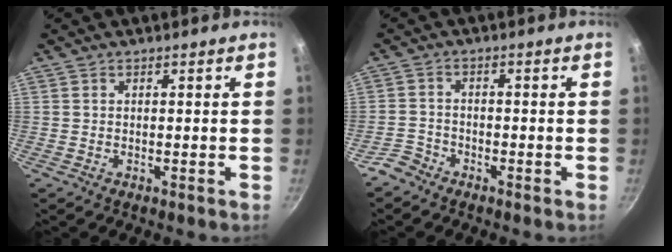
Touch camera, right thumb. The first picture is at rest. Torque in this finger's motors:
{"motor_torque": [0.25, -0.54, -0.34, -0.12, -0.05]}